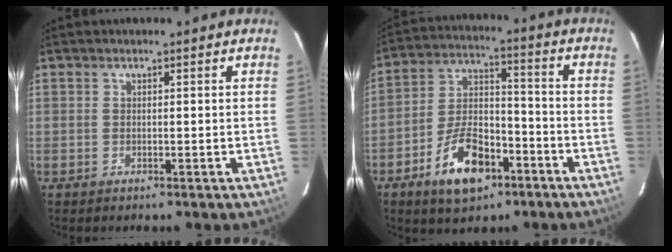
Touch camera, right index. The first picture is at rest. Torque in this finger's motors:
{"motor_torque": [1.14, -1.01, 0.61, 0.08]}